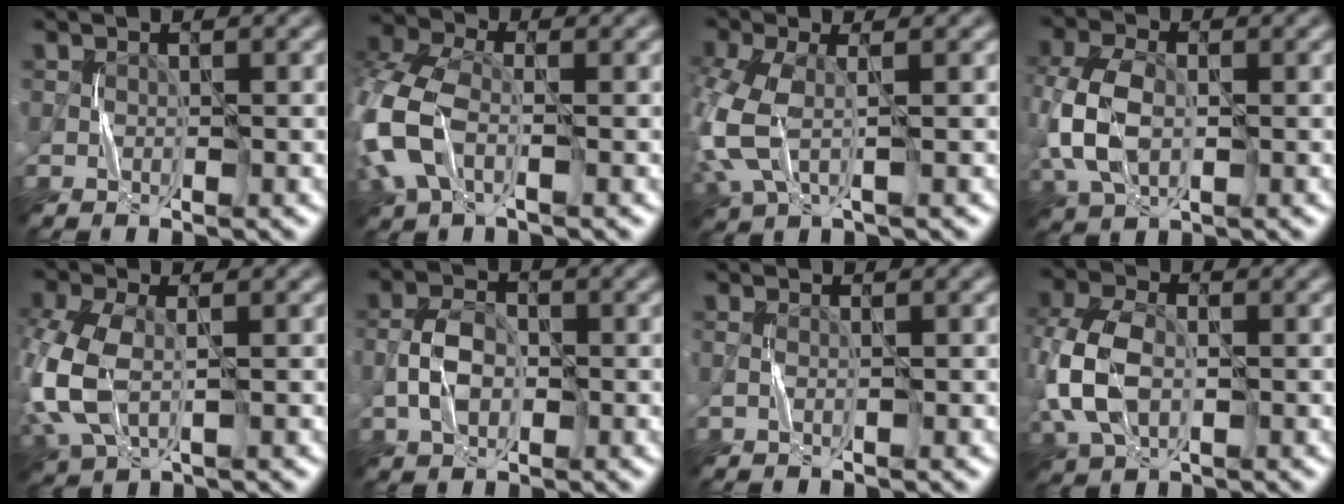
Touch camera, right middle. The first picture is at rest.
{"total": 8.4, "force": [-2.0, 5.4, 6.2], "torque": [-0.186, -0.004, -0.053]}
{"total": 5.8, "force": [-0.5, 3.0, 4.9], "torque": [-0.142, 0.000, -0.016]}
{"total": 6.5, "force": [-0.6, 4.2, 4.8], "torque": [-0.126, 0.002, -0.015]}
{"total": 7.2, "force": [-0.5, 4.3, 5.8], "torque": [-0.158, 0.000, -0.014]}
{"total": 3.7, "force": [-0.8, 2.4, 2.7], "torque": [-0.055, 0.007, -0.018]}
{"total": 0.8, "force": [-0.2, 0.3, 0.7], "torque": [-0.021, 0.001, -0.006]}
{"total": 7.3, "force": [-0.8, 4.8, 5.4], "torque": [-0.139, 0.005, -0.022]}